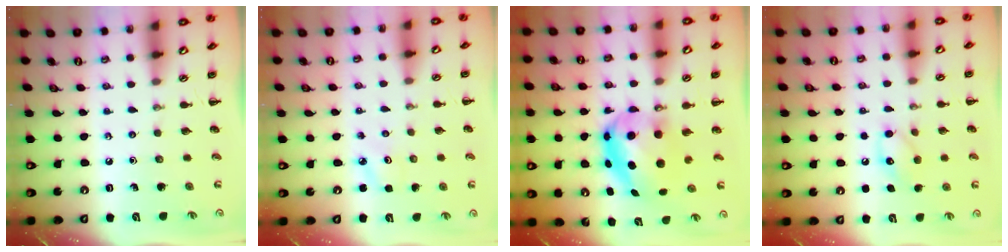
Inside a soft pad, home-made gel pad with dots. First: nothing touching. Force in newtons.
{"total": 2.3, "press": 2.2, "slide": 0.5}
{"total": 7.8, "press": 7.5, "slide": 1.9}
{"total": 9.4, "press": 9.3, "slide": 1.1}